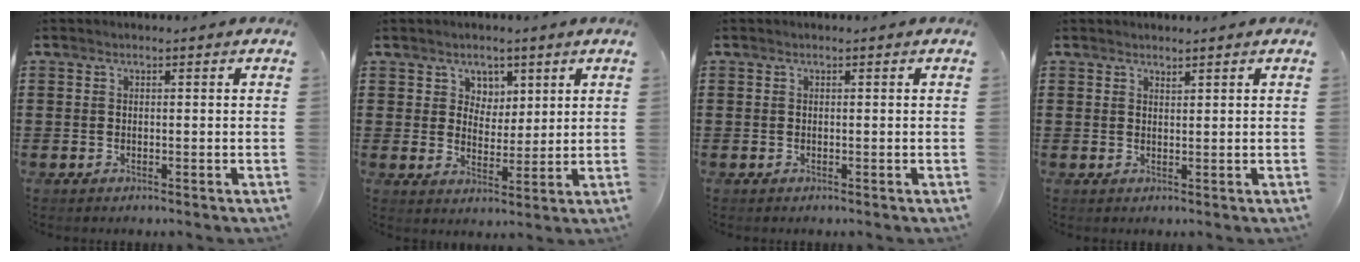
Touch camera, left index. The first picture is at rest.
{"total": 3.7, "force": [2.4, 2.8, 0.1], "torque": [-0.013, 0.004, 0.042]}
{"total": 0.0}
{"total": 1.2, "force": [1.2, 0.1, 0.2], "torque": [-0.005, -0.002, 0.023]}